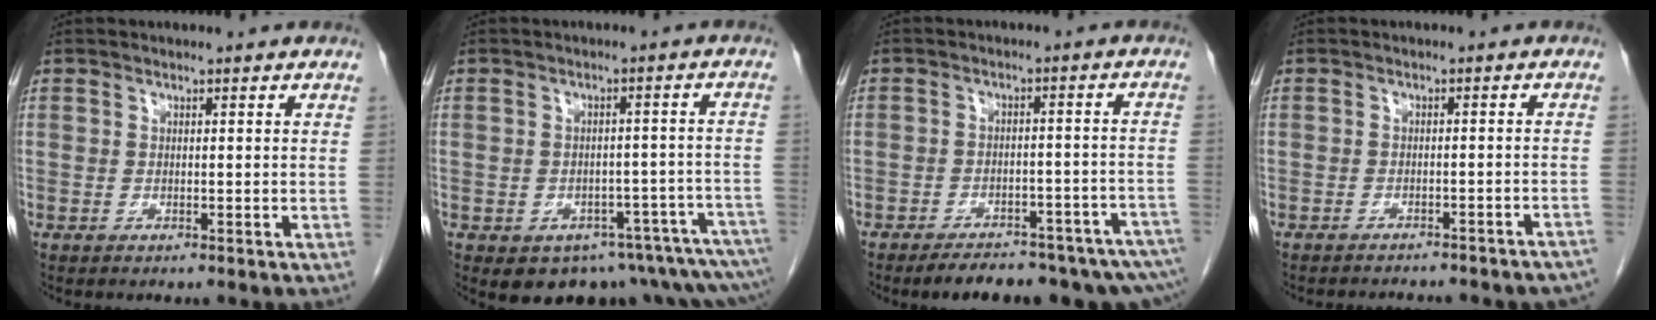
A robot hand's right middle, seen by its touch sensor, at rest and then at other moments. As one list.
[{"total": 13.4, "force": [-11.7, 3.5, 5.5], "torque": [-0.008, 0.027, -0.127]}, {"total": 15.8, "force": [-13.1, 3.3, 8.3], "torque": [-0.068, 0.020, -0.161]}, {"total": 13.0, "force": [-12.1, 2.5, 3.8], "torque": [-0.049, 0.013, -0.123]}]